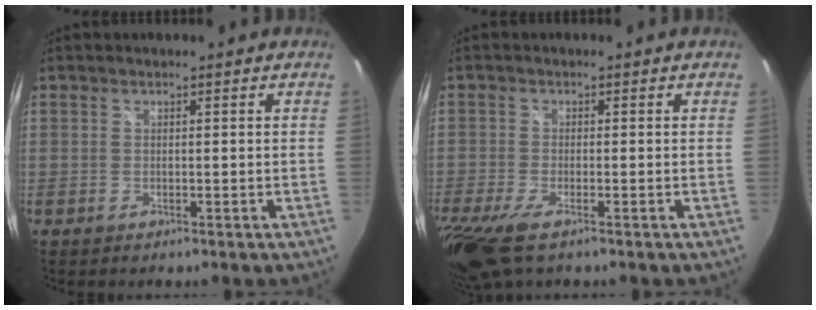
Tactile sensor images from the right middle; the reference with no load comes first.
{"total": 9.5, "force": [-5.9, 3.0, 6.8], "torque": [-0.162, -0.042, -0.114]}